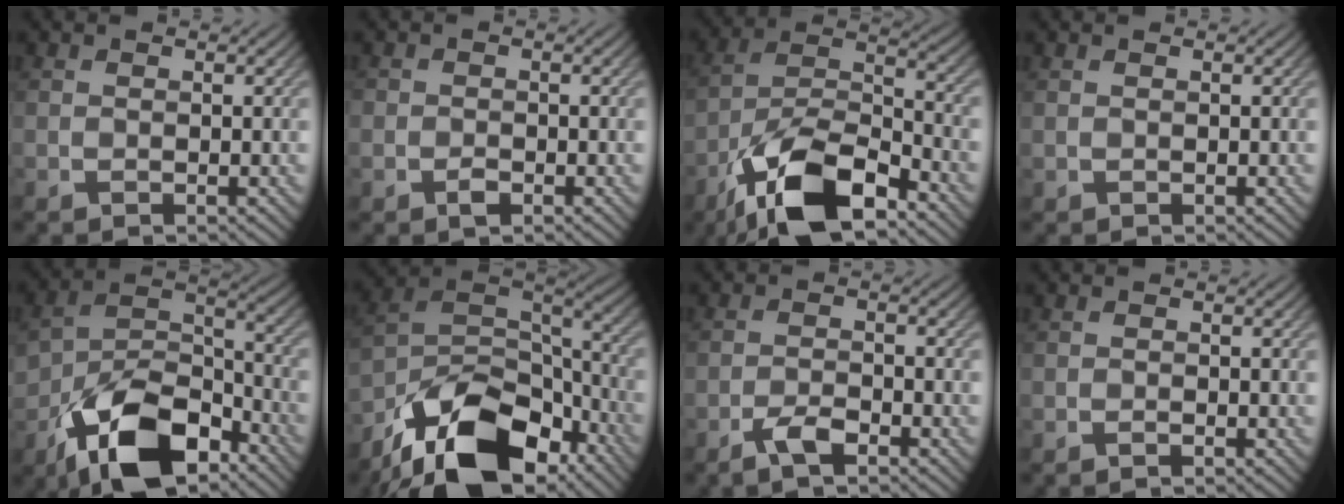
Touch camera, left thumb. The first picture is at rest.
{"total": 1.5, "force": [-0.8, 1.0, 0.8], "torque": [-0.013, -0.002, -0.017]}
{"total": 14.3, "force": [-9.0, 5.2, 9.8], "torque": [-0.189, -0.005, -0.185]}
{"total": 0.0}
{"total": 13.8, "force": [-8.2, 7.3, 8.5], "torque": [-0.164, -0.015, -0.149]}
{"total": 16.9, "force": [-11.3, 8.2, 9.6], "torque": [-0.212, -0.030, -0.197]}
{"total": 3.1, "force": [-2.2, 0.8, 2.0], "torque": [-0.045, 0.003, -0.047]}
{"total": 0.6, "force": [-0.5, 0.0, 0.4], "torque": [-0.007, 0.000, -0.008]}